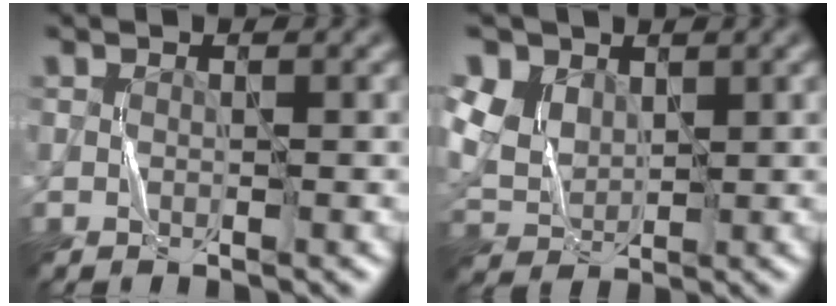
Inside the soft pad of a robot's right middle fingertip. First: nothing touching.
{"total": 4.7, "force": [1.9, 3.6, 2.3], "torque": [-0.062, 0.003, 0.037]}